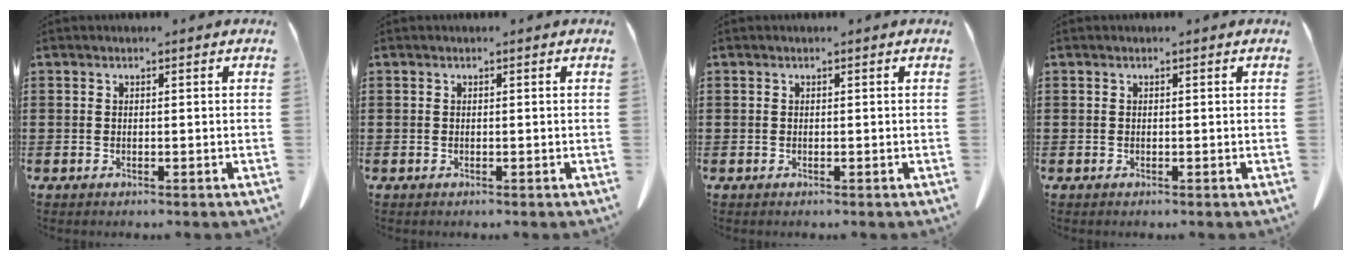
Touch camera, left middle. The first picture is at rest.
{"total": 0.0}
{"total": 0.0}
{"total": 0.0}